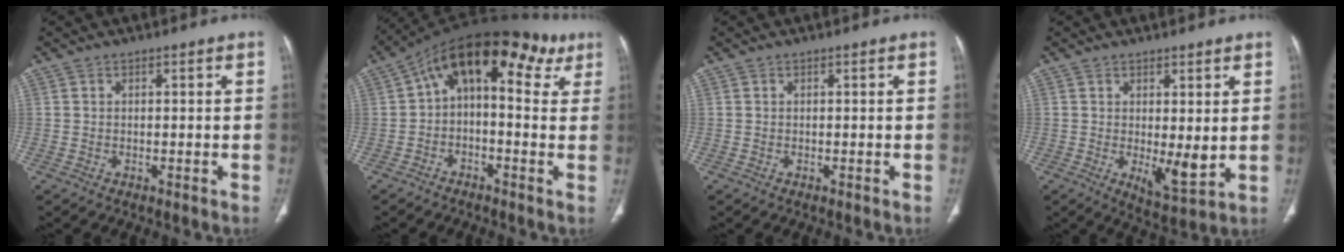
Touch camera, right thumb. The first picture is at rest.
{"total": 16.6, "force": [5.4, 8.6, 13.2], "torque": [-0.147, 0.044, 0.063]}
{"total": 0.0}
{"total": 6.2, "force": [0.4, 2.2, 5.8], "torque": [-0.084, -0.023, 0.014]}